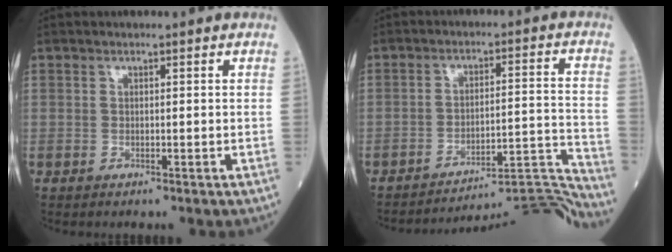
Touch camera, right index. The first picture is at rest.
{"total": 14.7, "force": [-14.3, -3.0, 1.1], "torque": [0.018, 0.033, -0.205]}